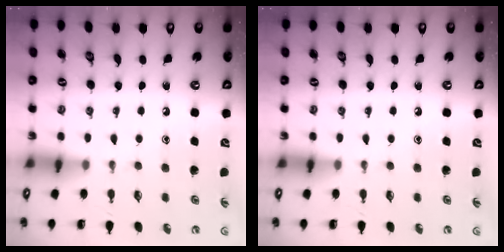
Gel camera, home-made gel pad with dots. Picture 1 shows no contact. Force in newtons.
{"total": 0.0}